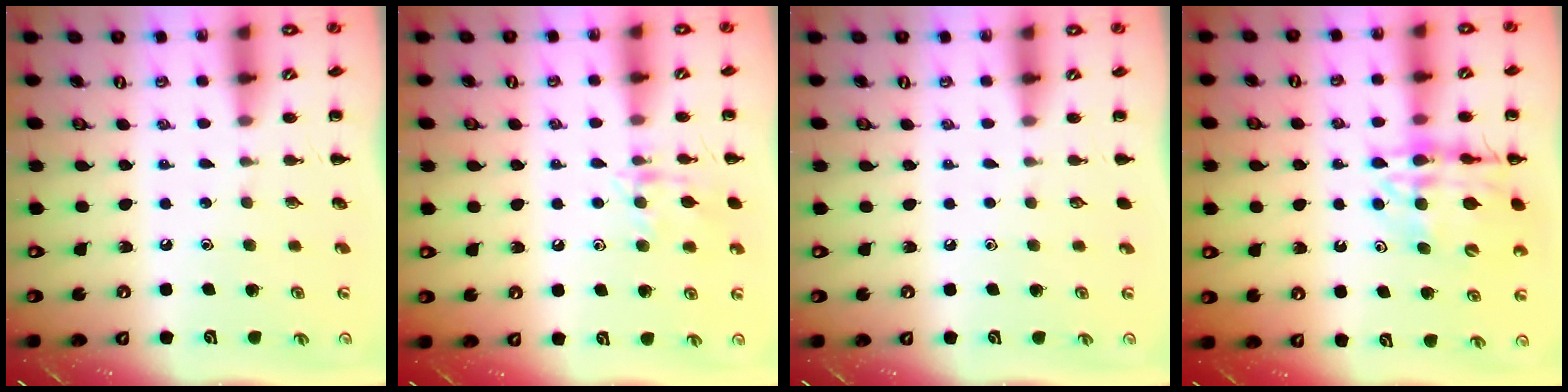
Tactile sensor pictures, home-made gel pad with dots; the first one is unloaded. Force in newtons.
{"total": 9.9, "press": 9.9, "slide": 0.8}
{"total": 0.0}
{"total": 16.3, "press": 16.0, "slide": 3.1}